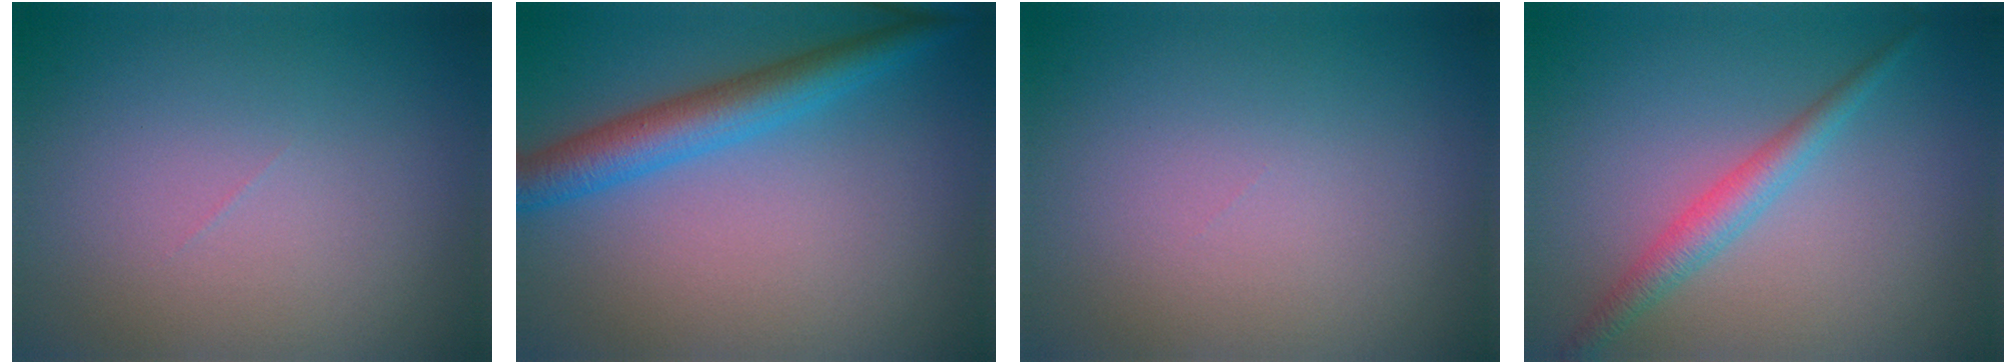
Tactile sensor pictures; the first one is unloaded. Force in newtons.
{"total": 4.7, "press": 4.7, "slide": 0.1}
{"total": 0.0}
{"total": 2.4, "press": 2.3, "slide": 0.2}